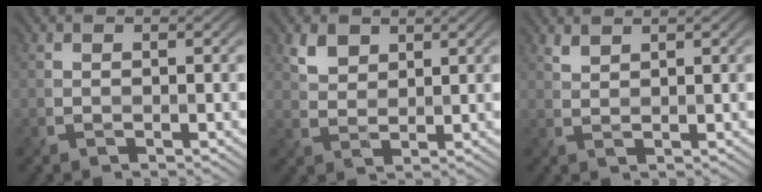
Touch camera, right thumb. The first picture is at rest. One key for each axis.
{"total": 3.0, "fx": 1.9, "fy": 1.8, "fz": 1.3, "tx": -0.033, "ty": -0.004, "tz": 0.043}
{"total": 1.4, "fx": 1.2, "fy": 0.3, "fz": 0.5, "tx": -0.016, "ty": 0.001, "tz": 0.030}